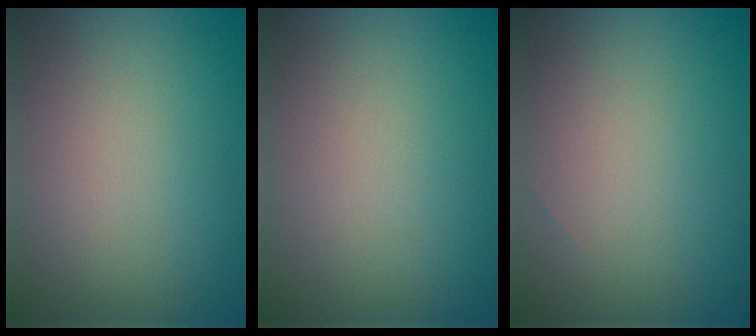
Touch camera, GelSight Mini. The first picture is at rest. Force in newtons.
{"total": 0.0}
{"total": 0.0}